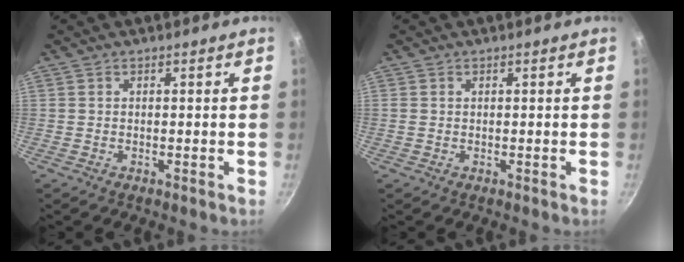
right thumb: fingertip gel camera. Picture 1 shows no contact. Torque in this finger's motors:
{"motor_torque": [0.10, 0.02, -0.59, 0.20, 0.04]}